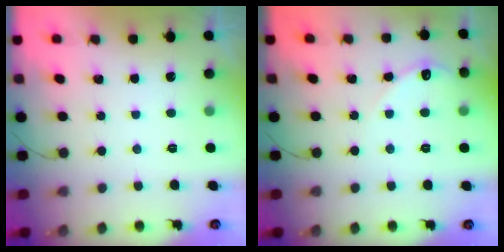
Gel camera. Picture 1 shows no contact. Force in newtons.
{"total": 4.8, "press": 4.8, "slide": 0.5}